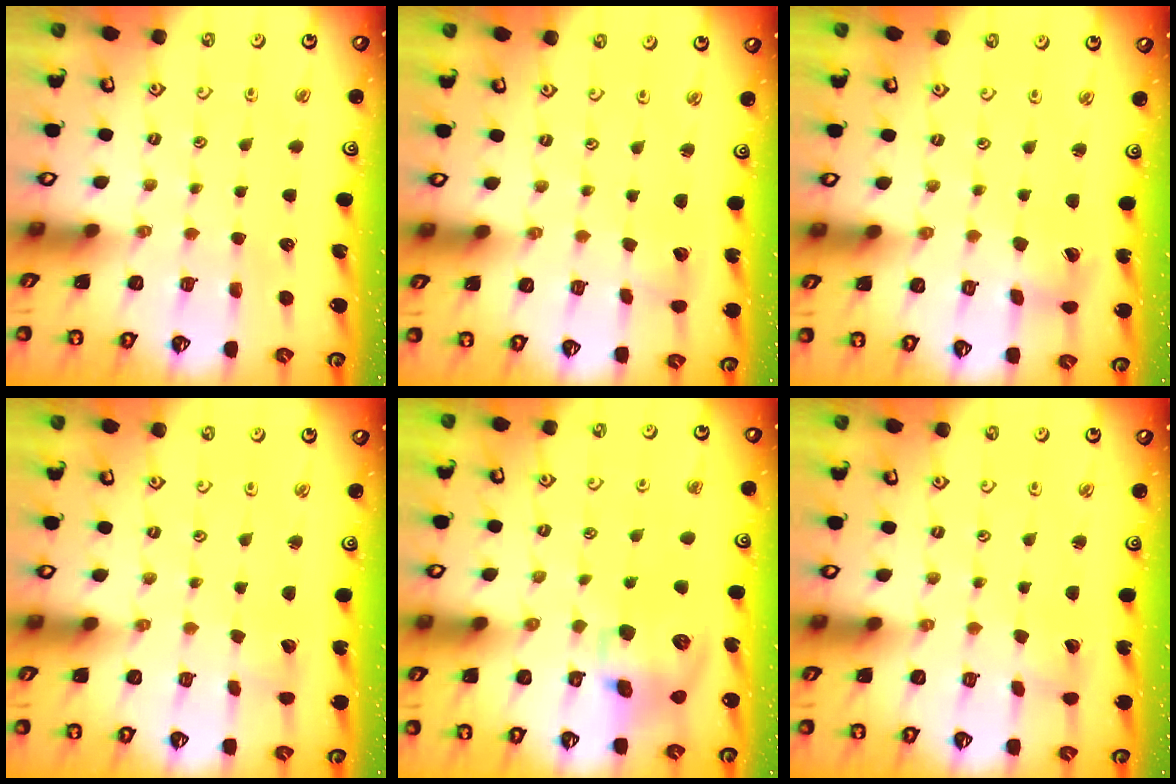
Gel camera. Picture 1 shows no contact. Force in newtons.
{"total": 2.3, "press": 2.3, "slide": 0.3}
{"total": 3.2, "press": 3.2, "slide": 0.4}
{"total": 1.4, "press": 1.4, "slide": 0.2}
{"total": 14.2, "press": 14.0, "slide": 2.3}
{"total": 1.8, "press": 1.8, "slide": 0.2}